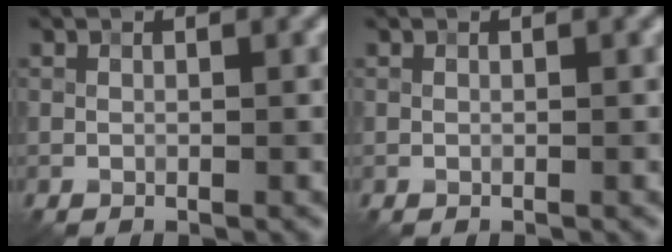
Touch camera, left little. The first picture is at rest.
{"total": 0.0}